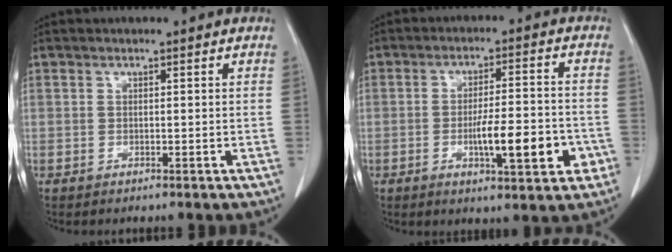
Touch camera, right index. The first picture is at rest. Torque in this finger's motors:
{"motor_torque": [0.58, 0.12, 0.24, 0.09]}